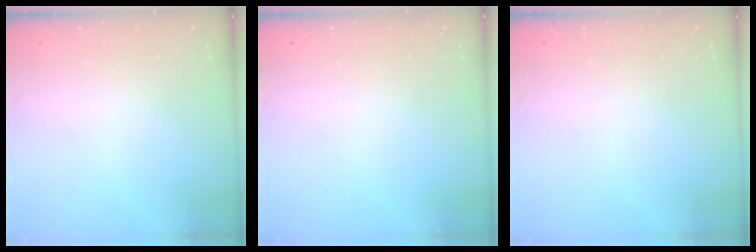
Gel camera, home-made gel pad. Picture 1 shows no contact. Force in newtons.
{"total": 0.0}
{"total": 0.0}